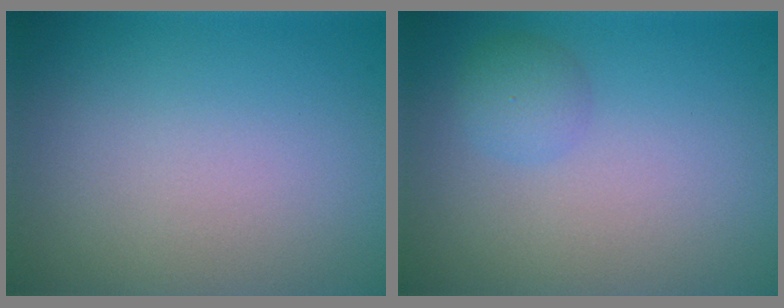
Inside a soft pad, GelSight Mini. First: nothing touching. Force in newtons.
{"total": 1.7, "press": 1.7, "slide": 0.0}